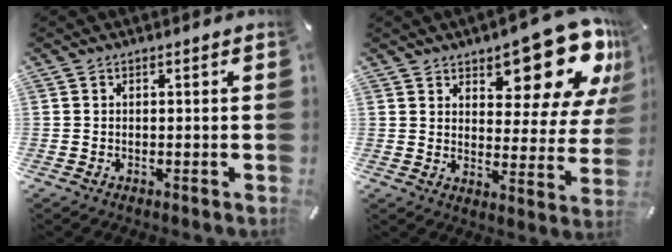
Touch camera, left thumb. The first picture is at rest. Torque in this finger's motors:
{"motor_torque": [1.23, -0.14, 1.49, -1.09, 0.12]}